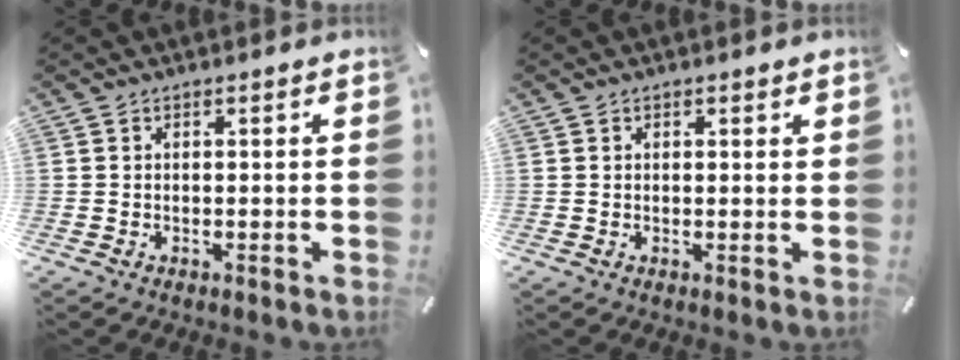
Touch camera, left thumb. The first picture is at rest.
{"total": 0.7, "force": [0.4, 0.5, 0.3], "torque": [0.003, -0.001, 0.006]}